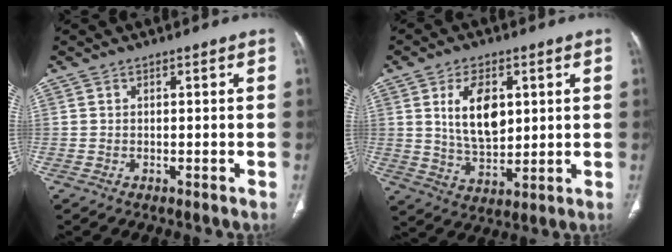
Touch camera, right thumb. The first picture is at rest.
{"total": 10.8, "force": [2.9, 6.2, 8.4], "torque": [-0.128, -0.018, 0.060]}